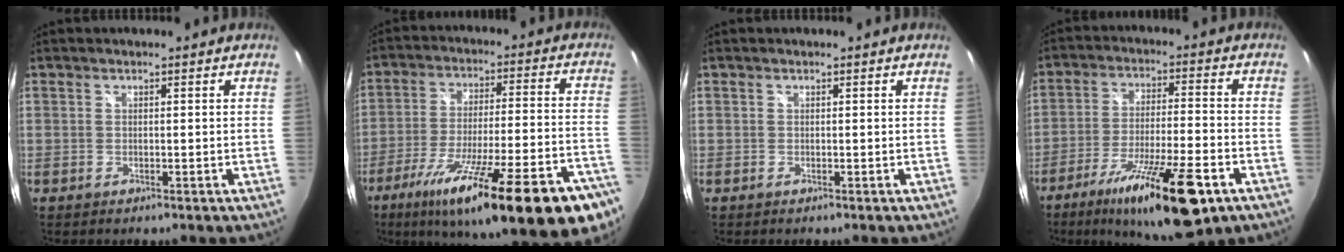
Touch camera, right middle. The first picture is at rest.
{"total": 30.3, "force": [-20.0, 4.9, 22.2], "torque": [-0.337, -0.074, -0.288]}
{"total": 0.0}
{"total": 18.7, "force": [-11.0, 3.8, 14.7], "torque": [-0.260, -0.039, -0.178]}